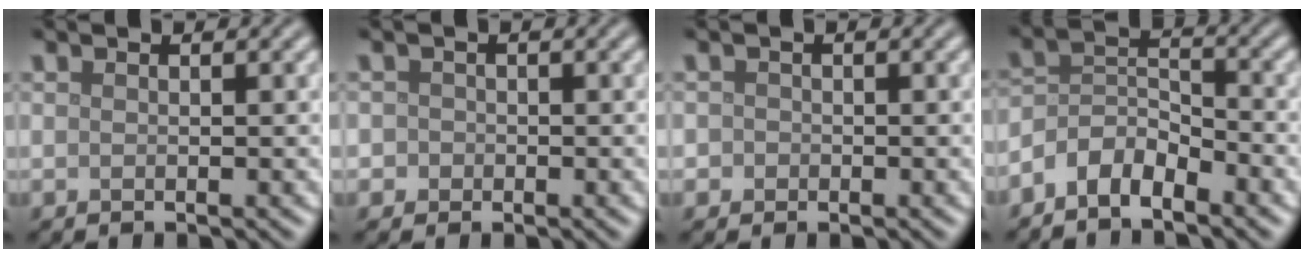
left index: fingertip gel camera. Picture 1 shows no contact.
{"total": 1.5, "force": [0.1, 1.5, 0.3], "torque": [0.009, 0.005, -0.009]}
{"total": 1.2, "force": [0.0, 1.1, 0.2], "torque": [0.009, 0.000, -0.007]}
{"total": 3.9, "force": [-3.0, 1.6, 2.0], "torque": [-0.036, 0.009, -0.064]}